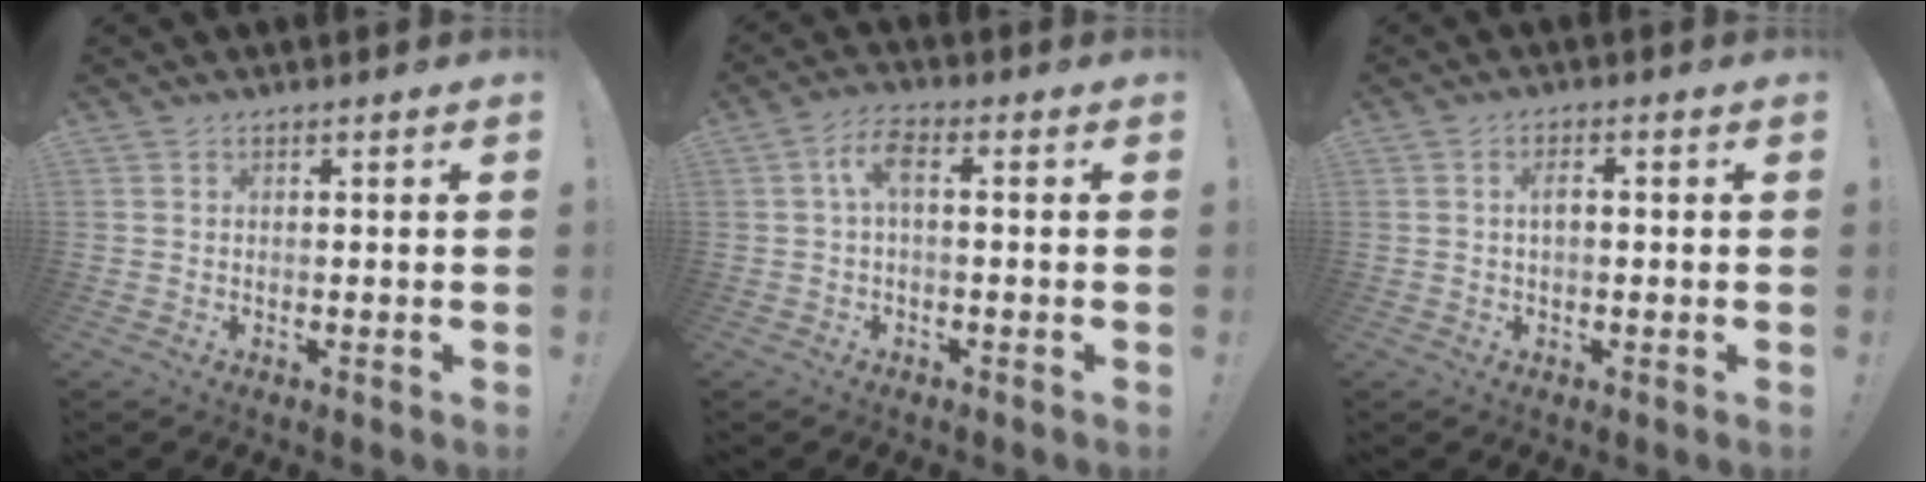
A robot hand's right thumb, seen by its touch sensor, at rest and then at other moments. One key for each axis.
{"total": 5.6, "fx": 0.6, "fy": 1.7, "fz": 5.3, "tx": -0.109, "ty": 0.004, "tz": 0.009}
{"total": 2.2, "fx": 0.1, "fy": 0.9, "fz": 2.0, "tx": -0.030, "ty": 0.003, "tz": -0.001}